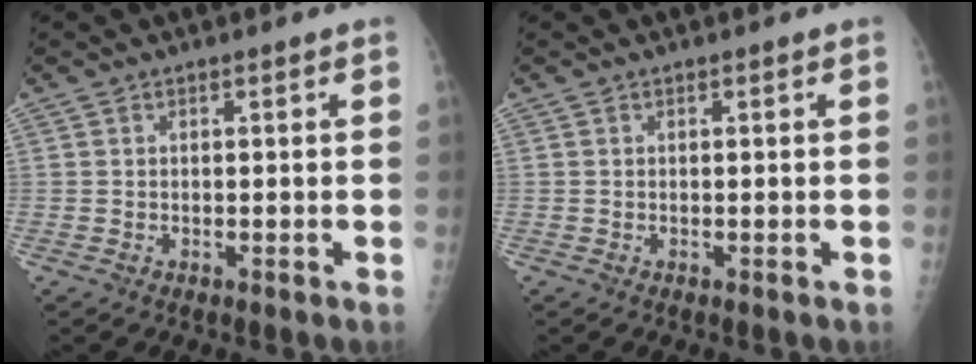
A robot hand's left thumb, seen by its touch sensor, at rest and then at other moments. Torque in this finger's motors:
{"motor_torque": [0.01, 0.01, -0.08, -0.09, 0.00]}